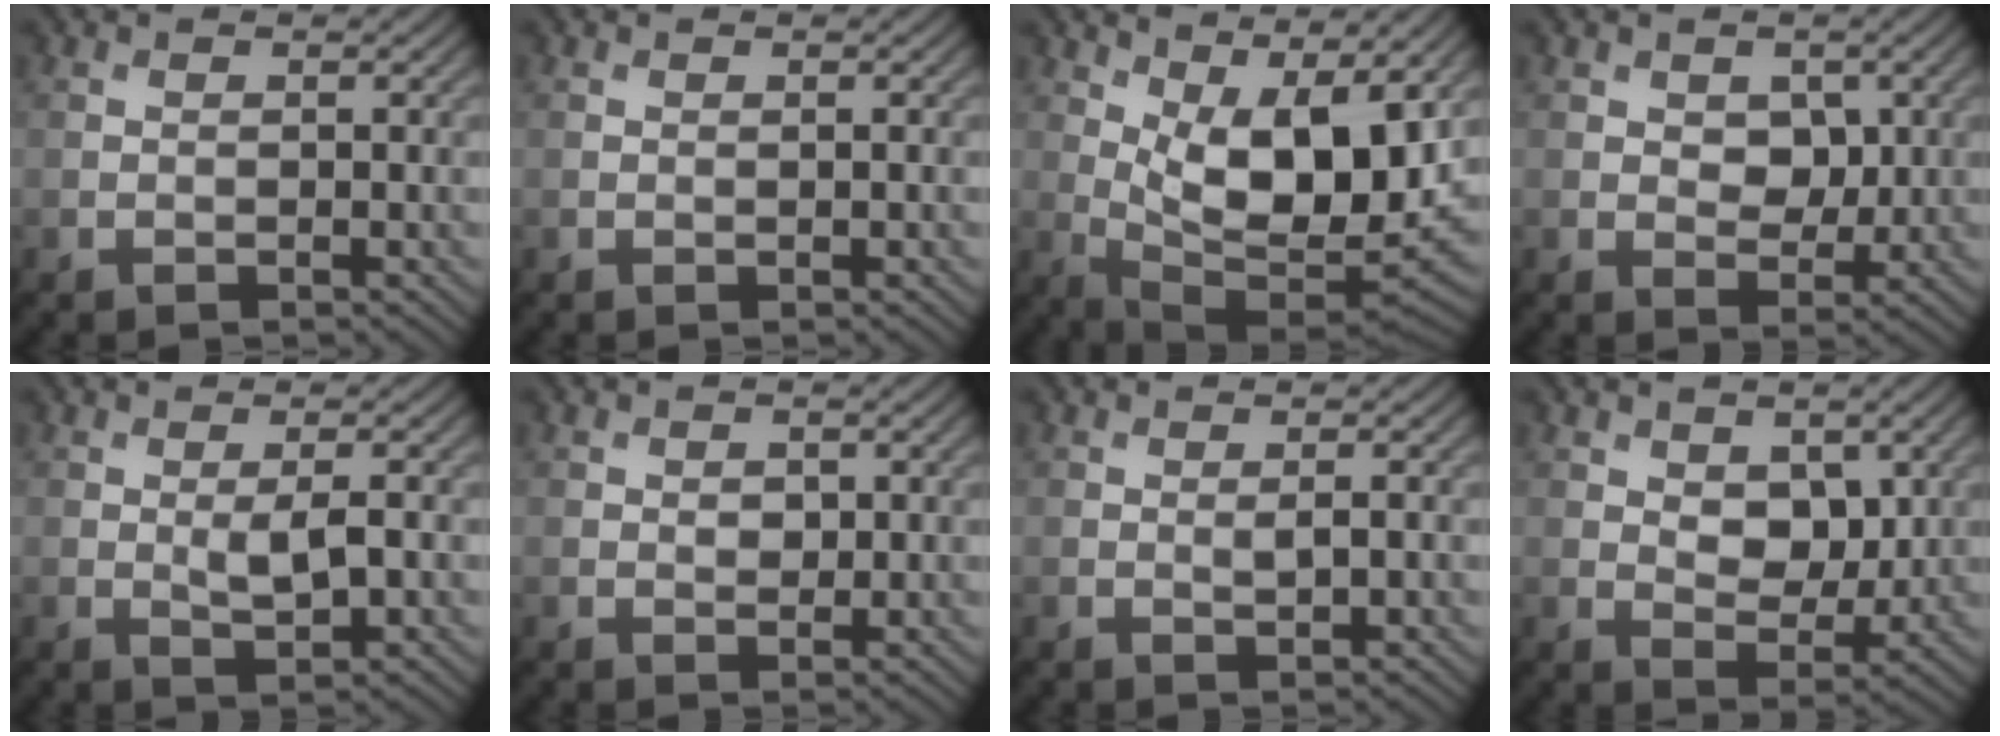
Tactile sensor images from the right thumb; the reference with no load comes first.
{"total": 0.0}
{"total": 14.7, "force": [4.3, 6.4, 12.5], "torque": [-0.211, 0.001, 0.077]}
{"total": 3.3, "force": [0.8, 2.4, 2.1], "torque": [-0.039, -0.006, 0.006]}
{"total": 3.1, "force": [0.1, 1.0, 2.9], "torque": [-0.058, -0.003, 0.004]}
{"total": 1.2, "force": [0.3, 0.9, 0.8], "torque": [-0.015, -0.004, 0.005]}
{"total": 1.2, "force": [0.1, 0.4, 1.2], "torque": [-0.022, -0.002, 0.002]}
{"total": 4.8, "force": [1.6, 3.2, 3.3], "torque": [-0.061, -0.011, 0.022]}